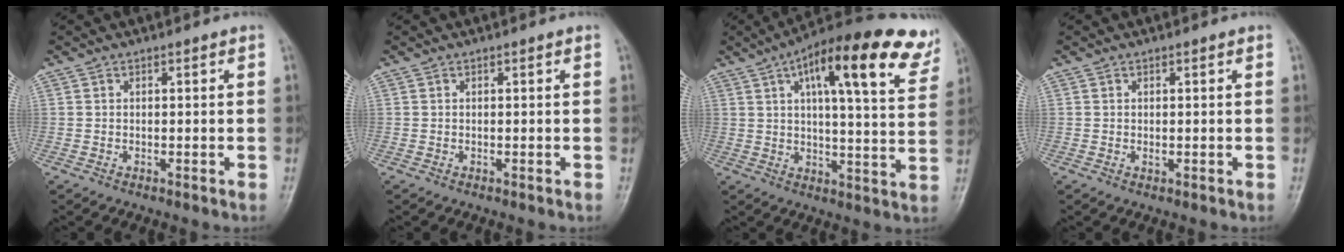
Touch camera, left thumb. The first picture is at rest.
{"total": 0.0}
{"total": 21.8, "force": [11.5, 6.0, 17.6], "torque": [-0.236, -0.014, 0.155]}
{"total": 0.5, "force": [0.0, 0.3, 0.5], "torque": [-0.008, -0.002, 0.003]}